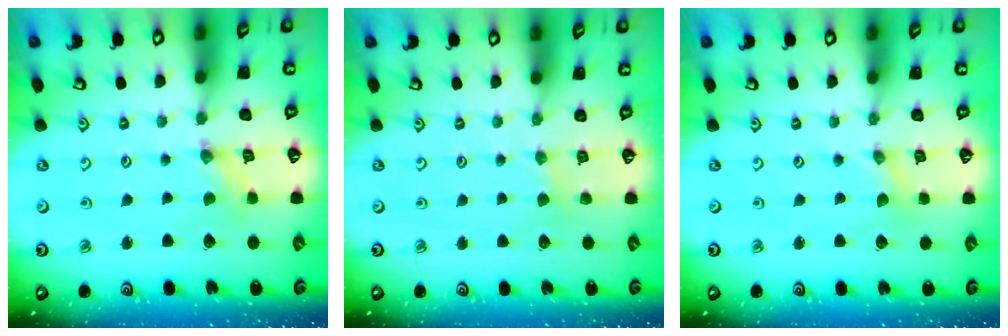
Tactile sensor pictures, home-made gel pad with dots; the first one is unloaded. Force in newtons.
{"total": 2.1, "press": 2.1, "slide": 0.4}
{"total": 0.0}